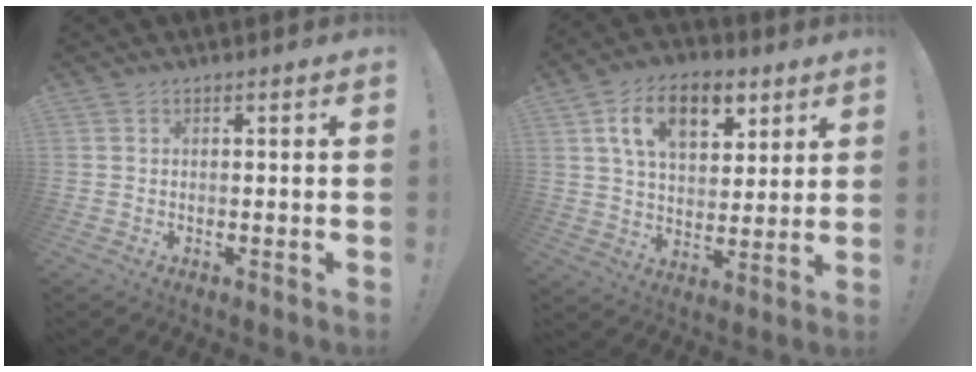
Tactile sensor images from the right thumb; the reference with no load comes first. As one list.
[{"total": 15.8, "force": [7.0, 9.4, 10.6], "torque": [-0.172, -0.011, 0.126]}]